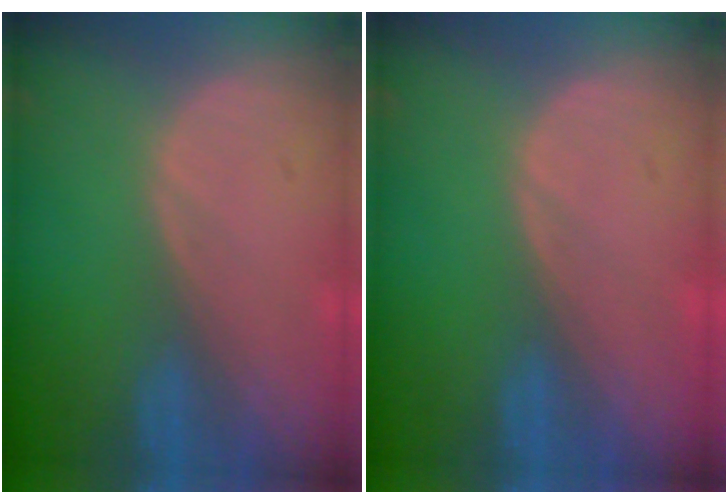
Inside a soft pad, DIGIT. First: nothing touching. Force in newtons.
{"total": 0.0}